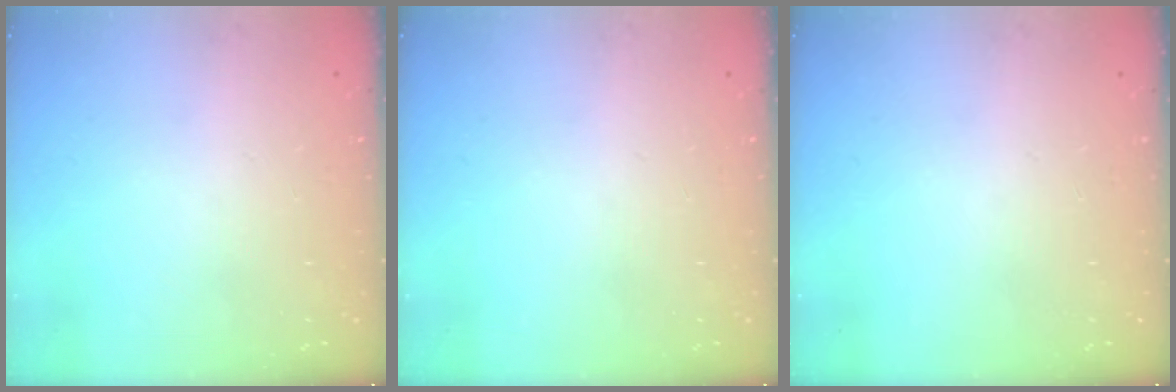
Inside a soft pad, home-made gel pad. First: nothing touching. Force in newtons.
{"total": 0.0}
{"total": 0.0}